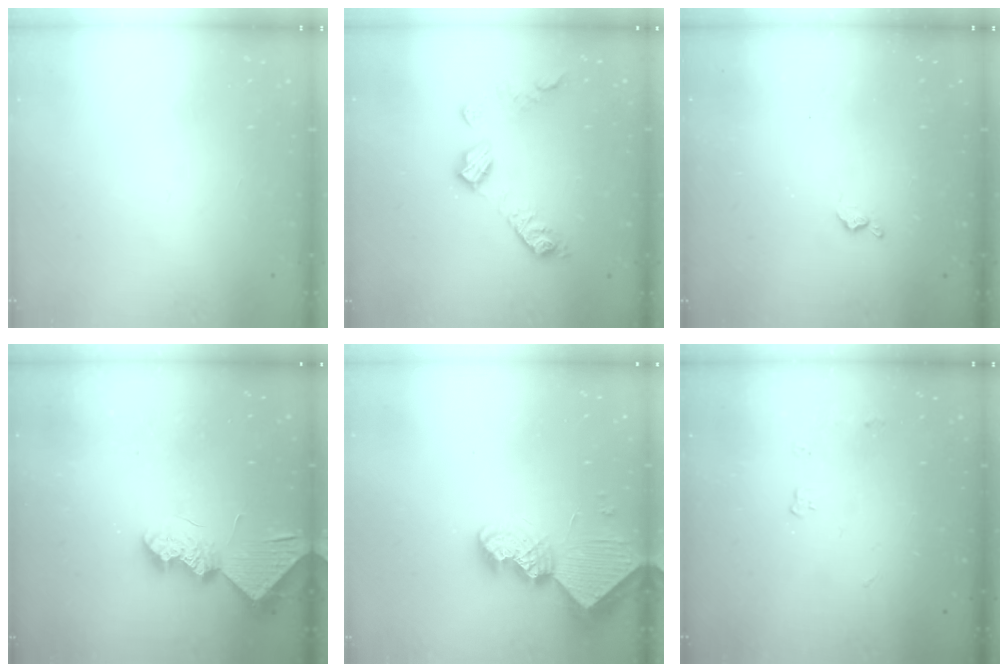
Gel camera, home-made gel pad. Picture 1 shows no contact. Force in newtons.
{"total": 11.0, "press": 11.0, "slide": 0.3}
{"total": 3.6, "press": 3.5, "slide": 0.6}
{"total": 9.6, "press": 9.6, "slide": 0.2}
{"total": 10.4, "press": 10.3, "slide": 0.8}
{"total": 4.0, "press": 4.0, "slide": 0.6}